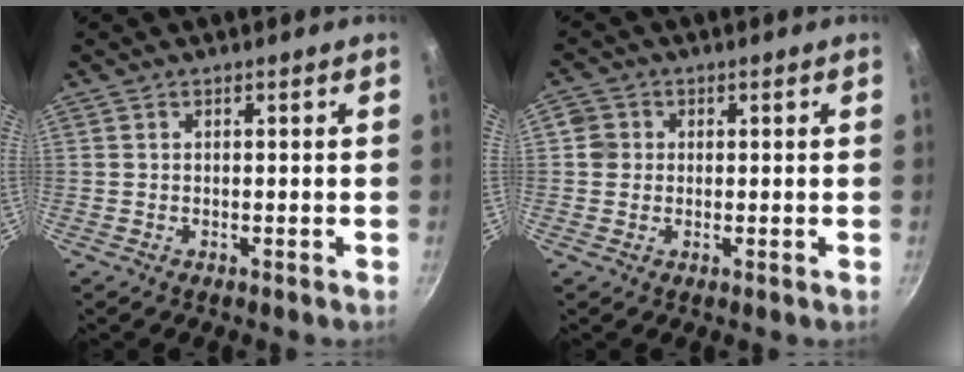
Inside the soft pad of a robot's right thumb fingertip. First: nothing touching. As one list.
[{"total": 3.2, "force": [0.4, 3.1, 0.9], "torque": [0.002, 0.004, 0.004]}]